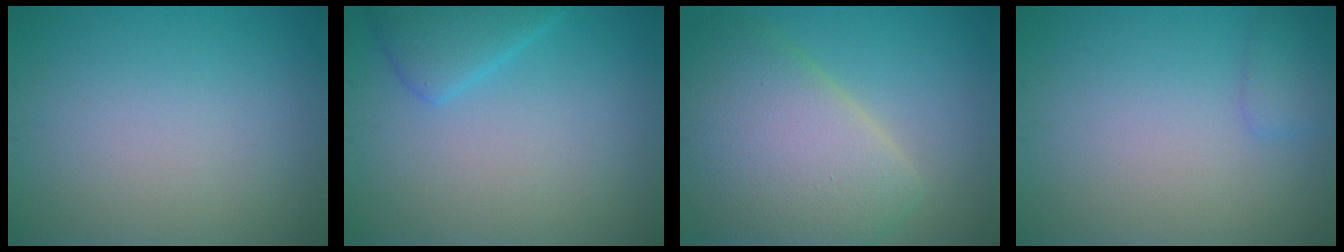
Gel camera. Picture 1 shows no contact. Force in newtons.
{"total": 2.9, "press": 2.9, "slide": 0.2}
{"total": 8.9, "press": 8.9, "slide": 0.5}
{"total": 1.3, "press": 1.3, "slide": 0.0}